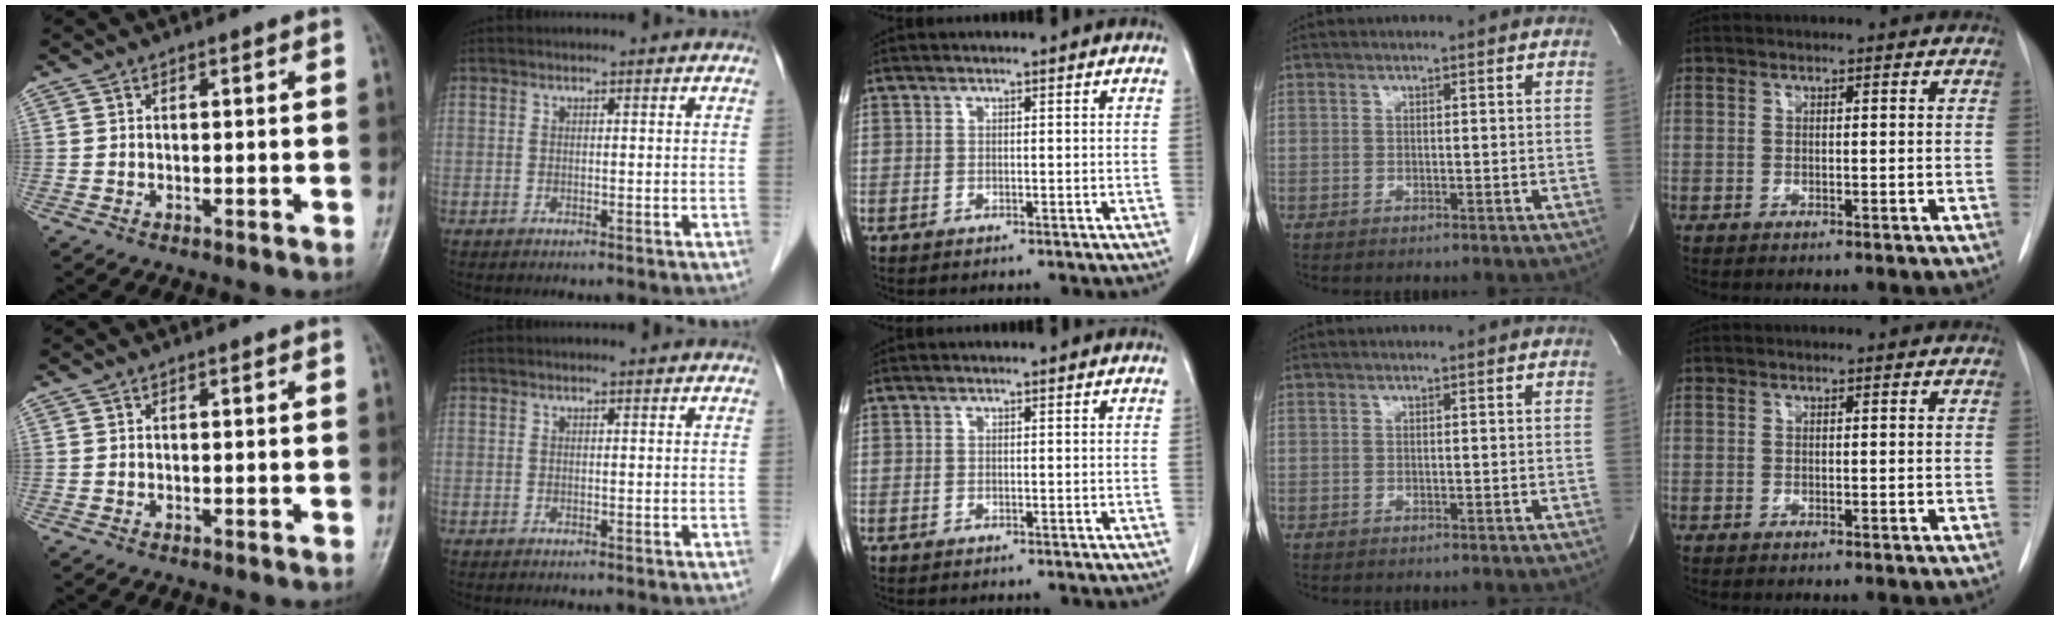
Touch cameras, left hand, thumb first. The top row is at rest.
{}